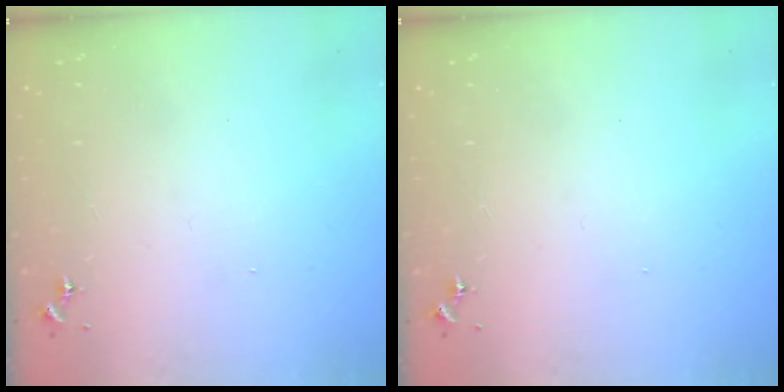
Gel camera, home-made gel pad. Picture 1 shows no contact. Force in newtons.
{"total": 0.0}